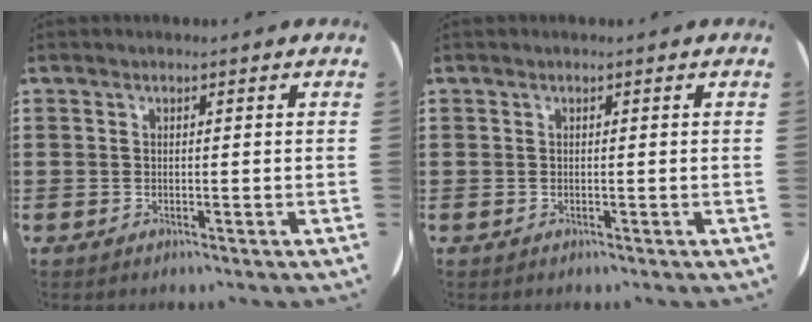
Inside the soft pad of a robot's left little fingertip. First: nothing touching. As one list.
[{"total": 0.0}]